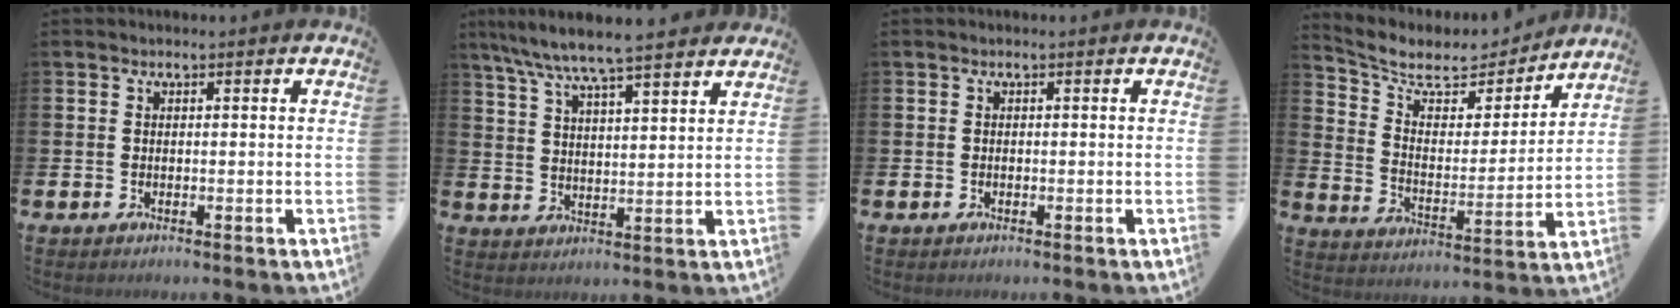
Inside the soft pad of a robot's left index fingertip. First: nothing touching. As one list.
[{"total": 7.6, "force": [7.2, 0.3, 2.6], "torque": [-0.077, -0.036, 0.127]}, {"total": 0.0}, {"total": 7.4, "force": [6.4, 3.1, 2.1], "torque": [-0.072, -0.048, 0.105]}]